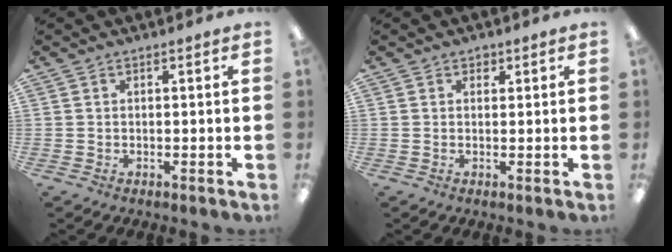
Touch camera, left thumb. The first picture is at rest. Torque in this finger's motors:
{"motor_torque": [0.11, 0.02, 0.32, -0.11, -0.04]}